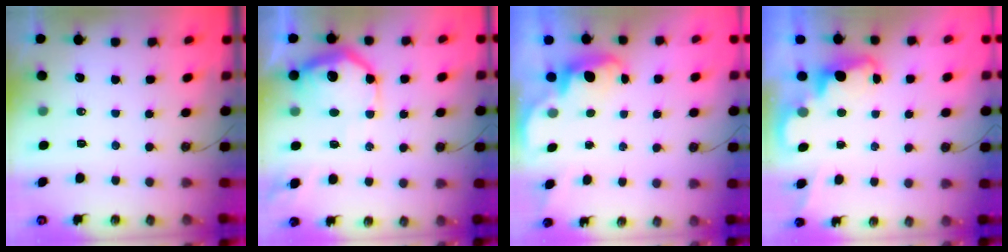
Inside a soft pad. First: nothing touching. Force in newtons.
{"total": 17.8, "press": 17.8, "slide": 1.4}
{"total": 2.5, "press": 2.4, "slide": 0.7}
{"total": 2.4, "press": 2.4, "slide": 0.5}